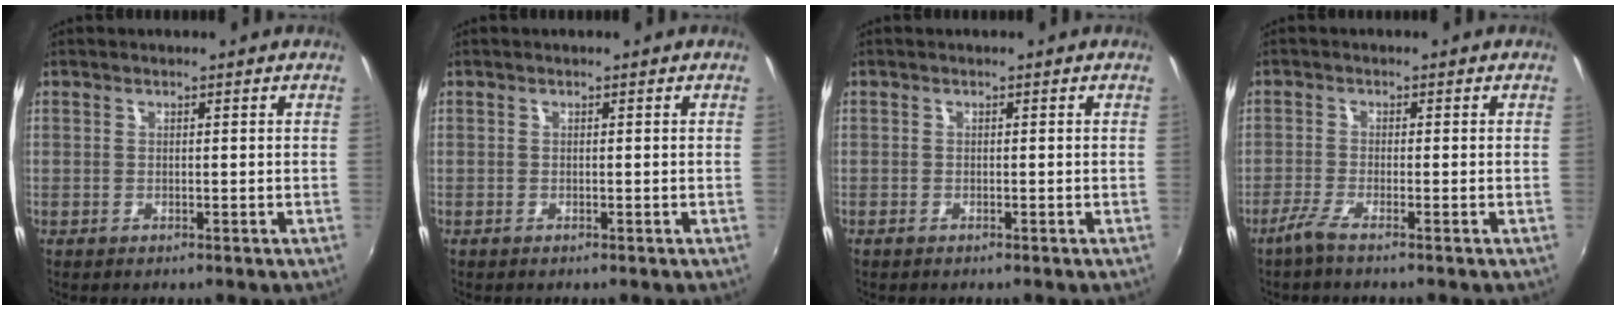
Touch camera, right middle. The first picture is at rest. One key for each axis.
{"total": 0.0}
{"total": 0.6, "fx": -0.5, "fy": 0.3, "fz": 0.1, "tx": -0.003, "ty": -0.004, "tz": -0.011}
{"total": 2.6, "fx": -2.0, "fy": -0.3, "fz": 1.7, "tx": -0.048, "ty": -0.007, "tz": -0.045}